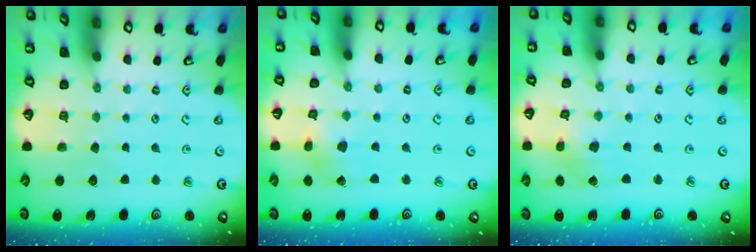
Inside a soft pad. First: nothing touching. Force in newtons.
{"total": 3.0, "press": 2.9, "slide": 0.5}
{"total": 2.2, "press": 2.2, "slide": 0.1}